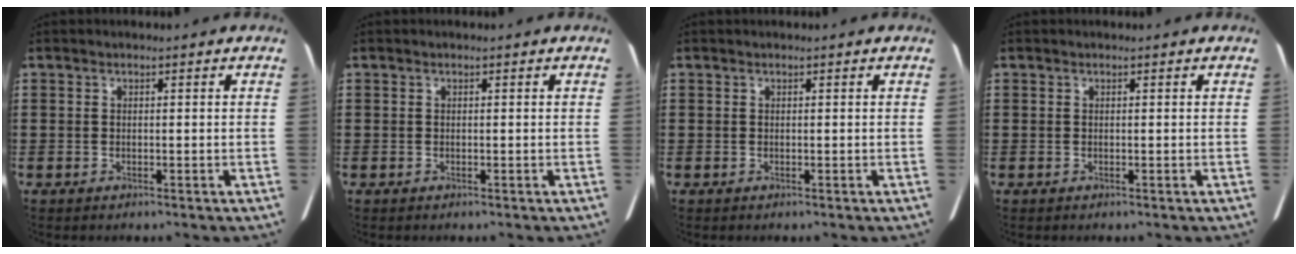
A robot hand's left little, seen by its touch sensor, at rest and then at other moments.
{"total": 0.0}
{"total": 0.0}
{"total": 0.0}